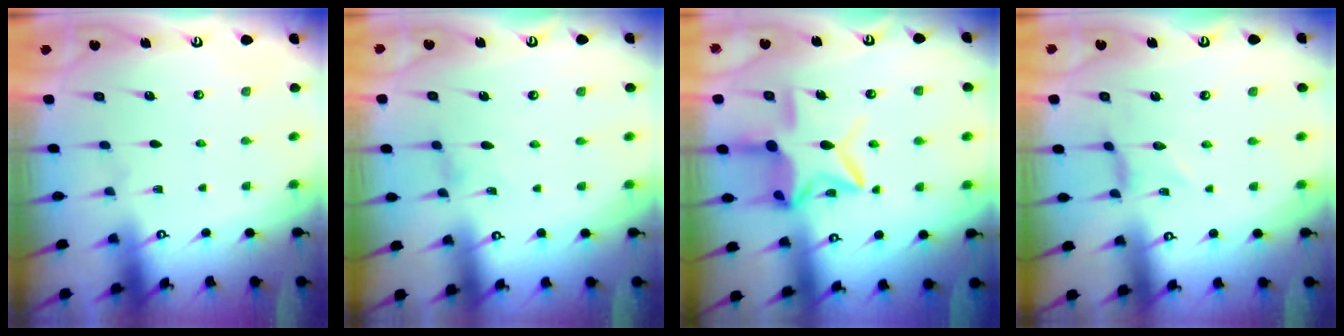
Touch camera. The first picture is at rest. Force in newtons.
{"total": 0.0}
{"total": 14.1, "press": 14.0, "slide": 1.2}
{"total": 0.0}